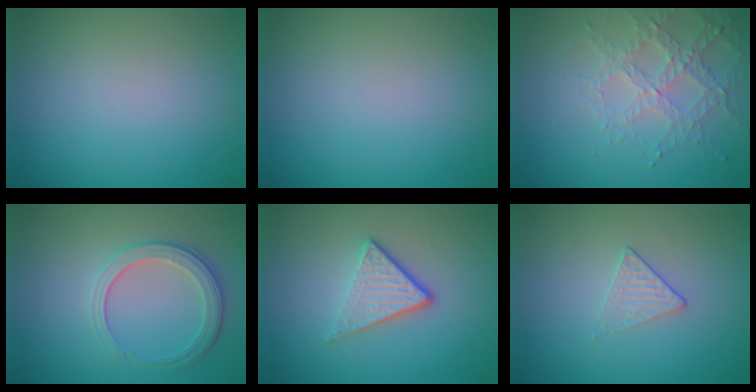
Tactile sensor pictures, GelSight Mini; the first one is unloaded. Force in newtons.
{"total": 0.0}
{"total": 3.1, "press": 3.1, "slide": 0.7}
{"total": 3.2, "press": 2.6, "slide": 1.9}
{"total": 3.7, "press": 2.6, "slide": 2.6}
{"total": 1.3, "press": 0.9, "slide": 0.9}